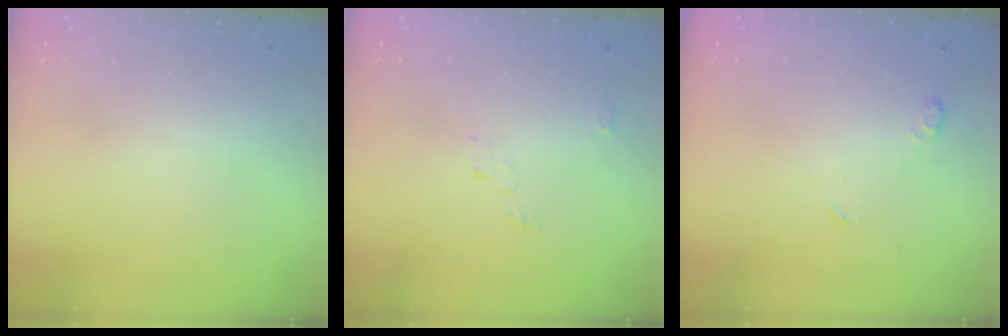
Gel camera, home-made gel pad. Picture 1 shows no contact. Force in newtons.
{"total": 3.5, "press": 3.4, "slide": 0.4}
{"total": 3.6, "press": 3.5, "slide": 0.7}